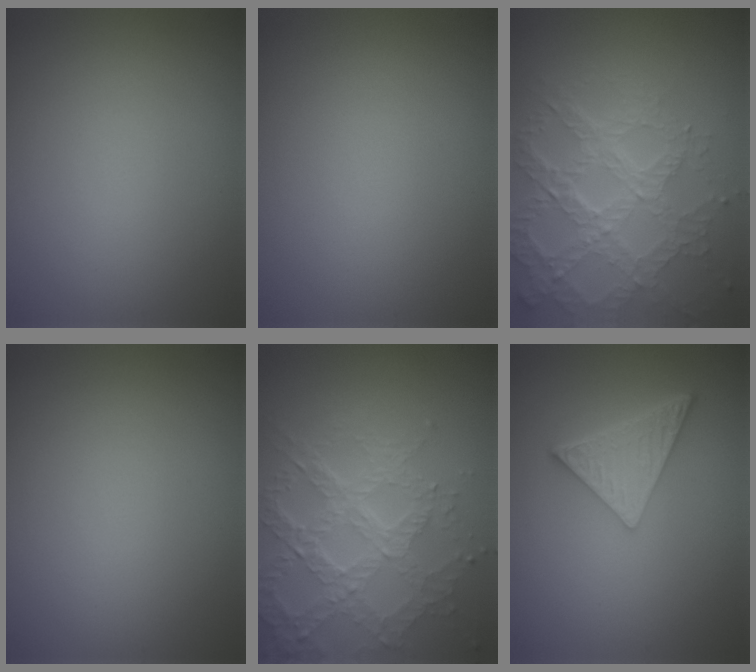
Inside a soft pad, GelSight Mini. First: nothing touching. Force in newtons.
{"total": 0.0}
{"total": 7.1, "press": 5.1, "slide": 4.9}
{"total": 0.0}
{"total": 7.0, "press": 5.2, "slide": 4.7}
{"total": 5.1, "press": 3.8, "slide": 3.4}